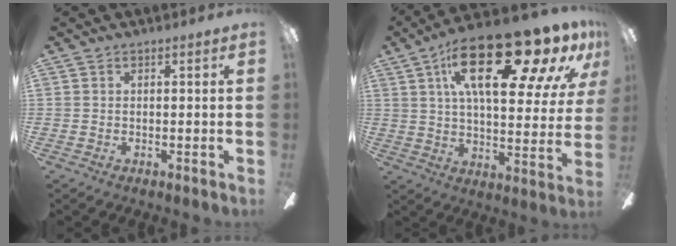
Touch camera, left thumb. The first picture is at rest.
{"total": 26.2, "force": [14.4, 9.7, 19.6], "torque": [-0.300, -0.067, 0.228]}